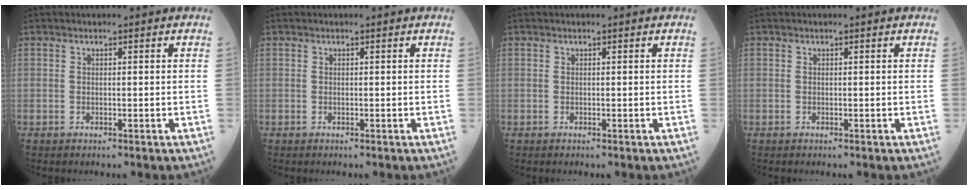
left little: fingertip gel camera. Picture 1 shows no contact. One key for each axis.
{"total": 0.0}
{"total": 0.0}
{"total": 0.0}